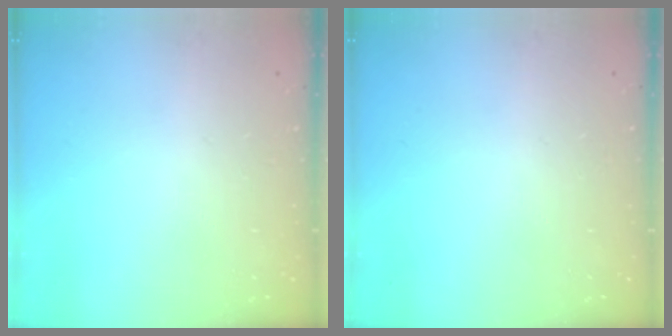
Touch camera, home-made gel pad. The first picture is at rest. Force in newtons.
{"total": 0.0}